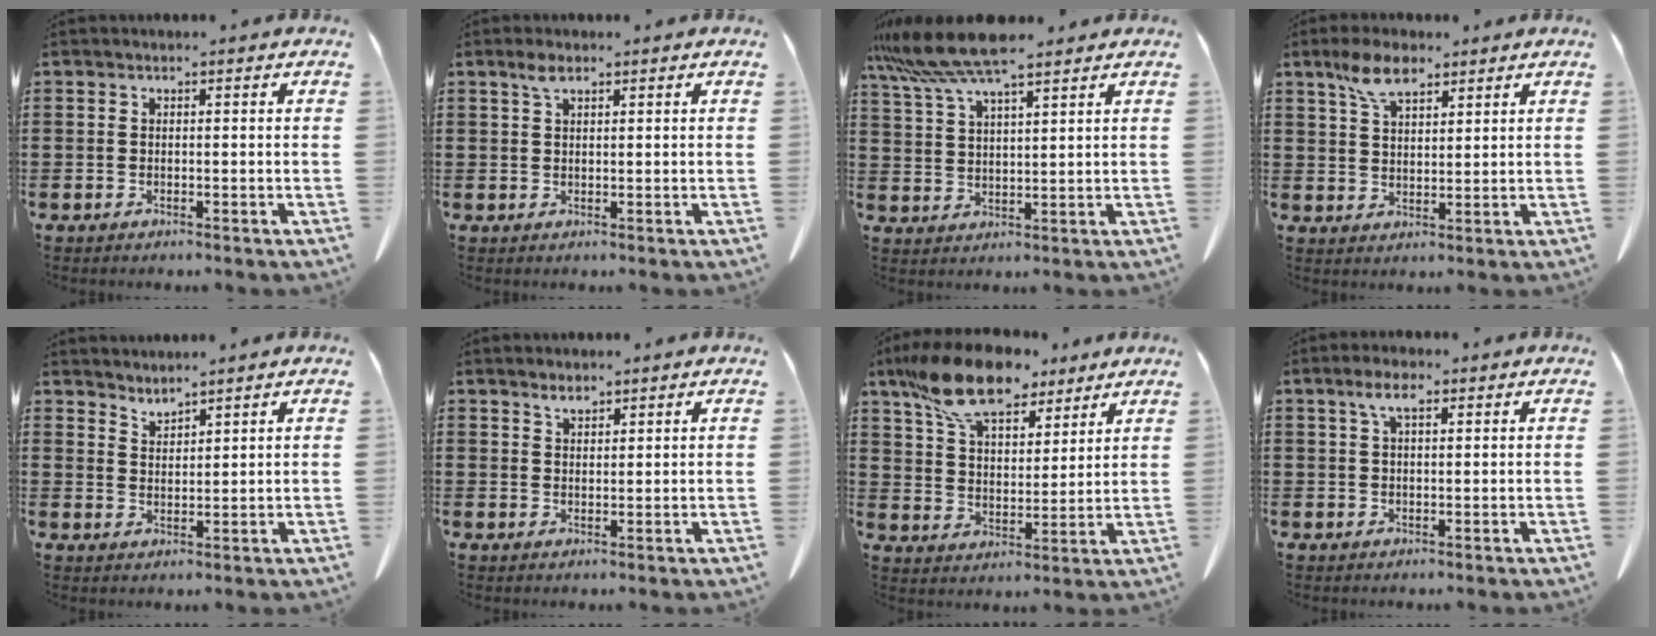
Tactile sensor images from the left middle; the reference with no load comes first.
{"total": 2.0, "force": [1.1, 0.7, 1.5], "torque": [-0.034, 0.003, 0.020]}
{"total": 8.8, "force": [7.0, 0.9, 5.3], "torque": [-0.129, -0.021, 0.124]}
{"total": 6.2, "force": [4.1, 2.7, 3.8], "torque": [-0.085, 0.007, 0.075]}
{"total": 2.6, "force": [2.6, -0.2, -0.3], "torque": [-0.003, -0.008, 0.050]}
{"total": 1.9, "force": [1.7, 0.5, 0.6], "torque": [-0.016, 0.001, 0.032]}
{"total": 12.8, "force": [9.8, 4.7, 6.7], "torque": [-0.155, -0.022, 0.184]}
{"total": 3.8, "force": [2.0, 1.2, 3.1], "torque": [-0.067, 0.008, 0.033]}